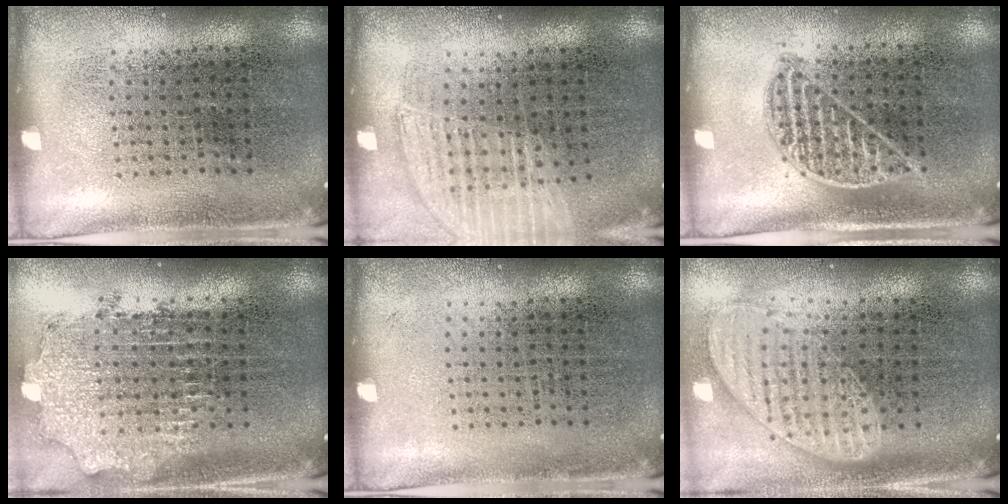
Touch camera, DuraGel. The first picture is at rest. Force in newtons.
{"total": 1.1, "press": 1.1, "slide": 0.3}
{"total": 0.9, "press": 0.9, "slide": 0.3}
{"total": 2.0, "press": 1.6, "slide": 1.3}
{"total": 0.0}
{"total": 1.5, "press": 1.3, "slide": 0.8}